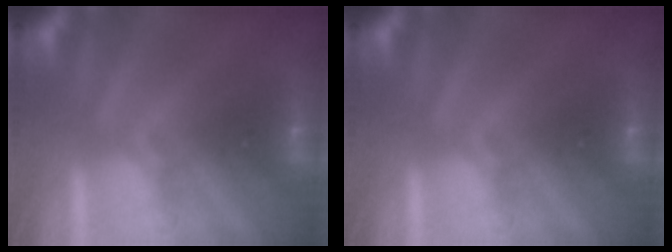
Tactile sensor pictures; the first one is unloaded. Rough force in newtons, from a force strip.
{"total": 0.0}